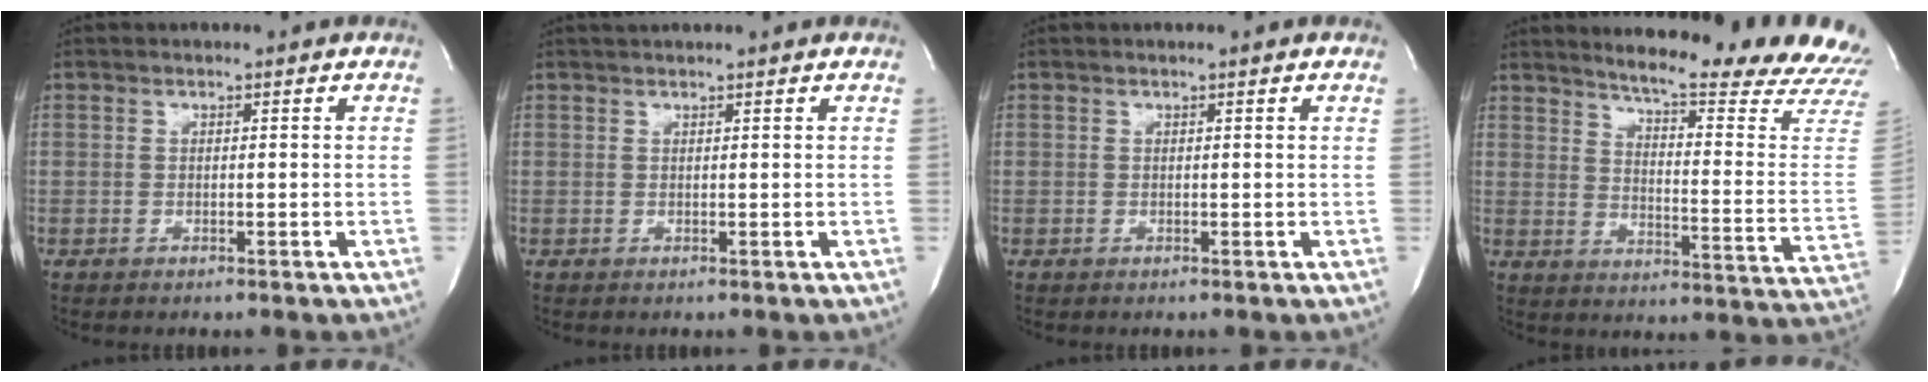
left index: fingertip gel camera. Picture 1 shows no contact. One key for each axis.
{"total": 3.4, "fx": 3.1, "fy": 0.0, "fz": 1.3, "tx": -0.016, "ty": 0.030, "tz": 0.042}
{"total": 0.8, "fx": 0.7, "fy": -0.1, "fz": 0.4, "tx": -0.011, "ty": 0.004, "tz": 0.013}
{"total": 23.4, "fx": 21.7, "fy": 0.5, "fz": 8.7, "tx": -0.129, "ty": -0.127, "tz": 0.255}